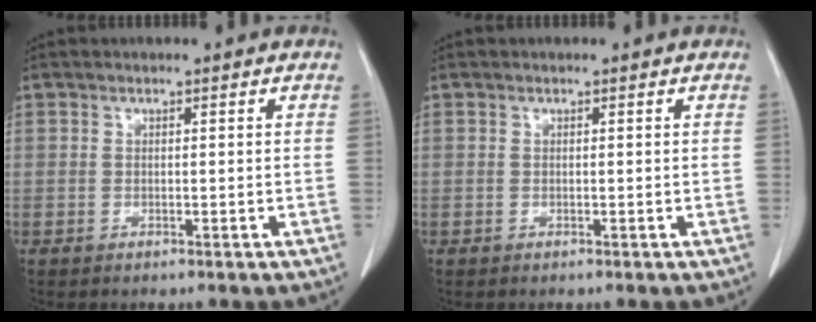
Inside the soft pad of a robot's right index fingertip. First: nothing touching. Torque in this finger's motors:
{"motor_torque": [0.00, 0.00, 0.00, 0.00]}